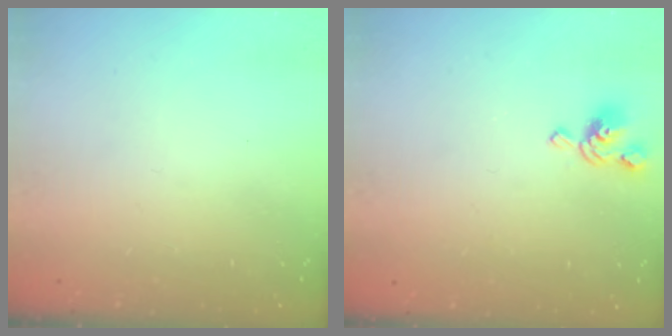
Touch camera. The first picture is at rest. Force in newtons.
{"total": 2.8, "press": 2.6, "slide": 0.8}